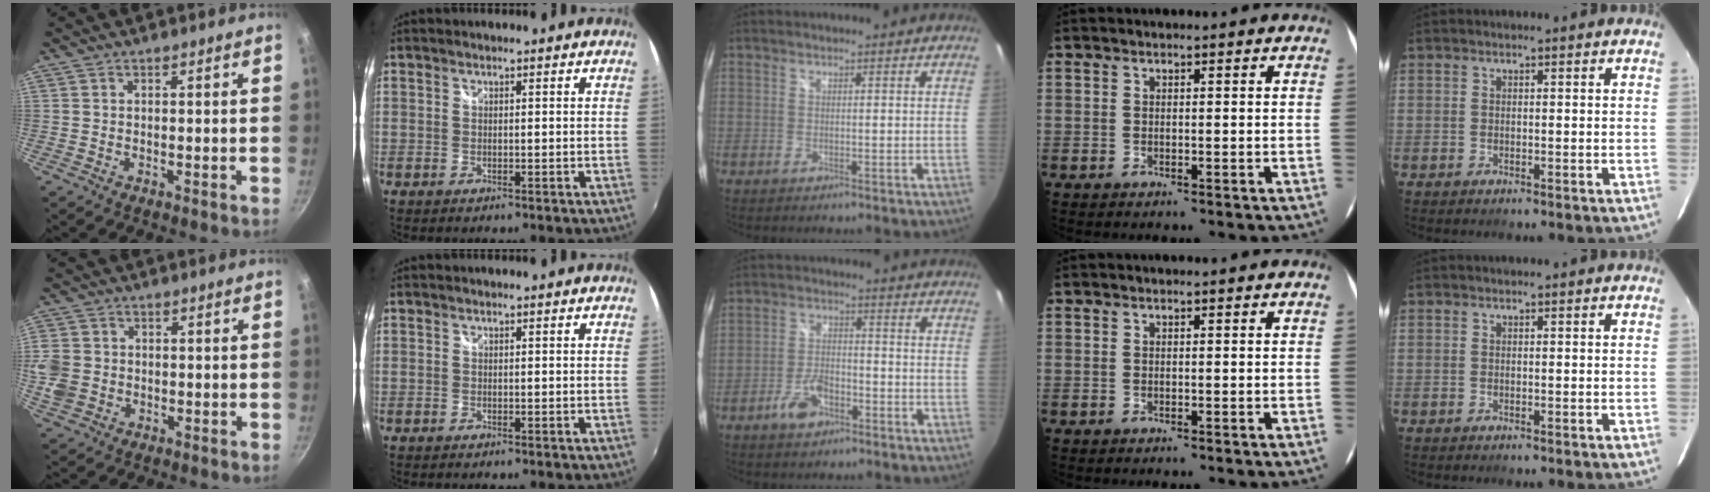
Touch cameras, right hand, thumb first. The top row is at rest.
{"thumb": {"total": 7.5, "force": [-0.8, 6.6, 3.5], "torque": [-0.075, 0.005, -0.018]}, "middle": {"total": 6.2, "force": [-3.8, 3.2, 3.8], "torque": [-0.082, 0.006, -0.064]}}